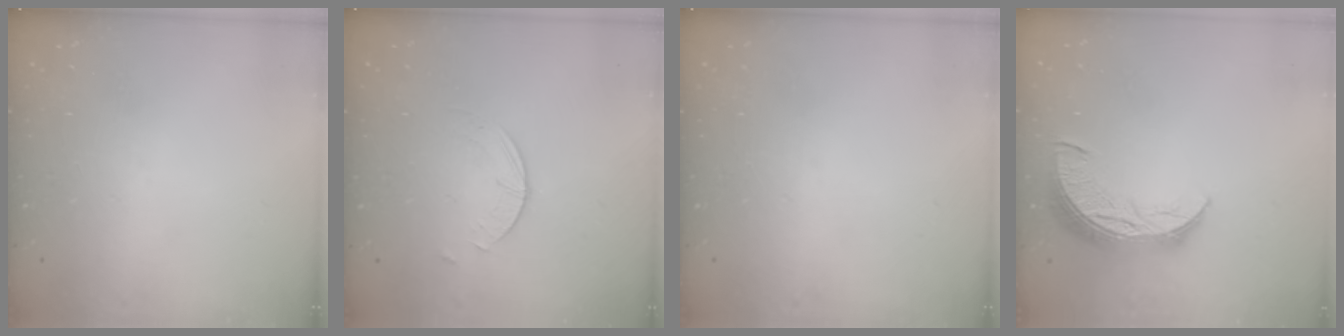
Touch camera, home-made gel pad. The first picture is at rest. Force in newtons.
{"total": 0.9, "press": 0.9, "slide": 0.2}
{"total": 0.0}
{"total": 11.2, "press": 11.1, "slide": 0.9}